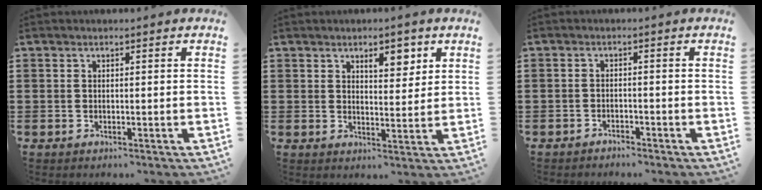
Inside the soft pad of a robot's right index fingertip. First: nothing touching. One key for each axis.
{"total": 4.6, "fx": 2.8, "fy": 2.0, "fz": 3.1, "tx": -0.035, "ty": -0.003, "tz": 0.042}
{"total": 1.4, "fx": -1.4, "fy": 0.2, "fz": 0.1, "tx": -0.008, "ty": 0.002, "tz": -0.030}